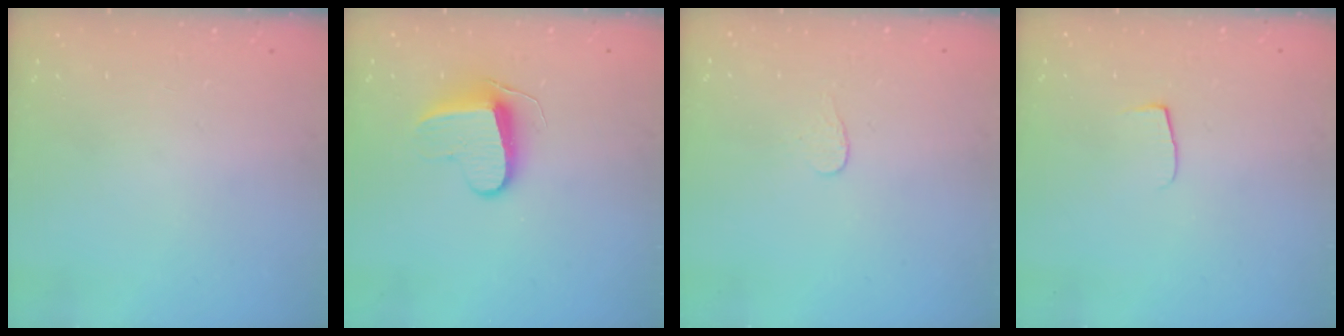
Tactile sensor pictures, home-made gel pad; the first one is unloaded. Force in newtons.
{"total": 9.0, "press": 9.0, "slide": 0.6}
{"total": 2.7, "press": 2.7, "slide": 0.3}
{"total": 4.2, "press": 4.1, "slide": 0.5}